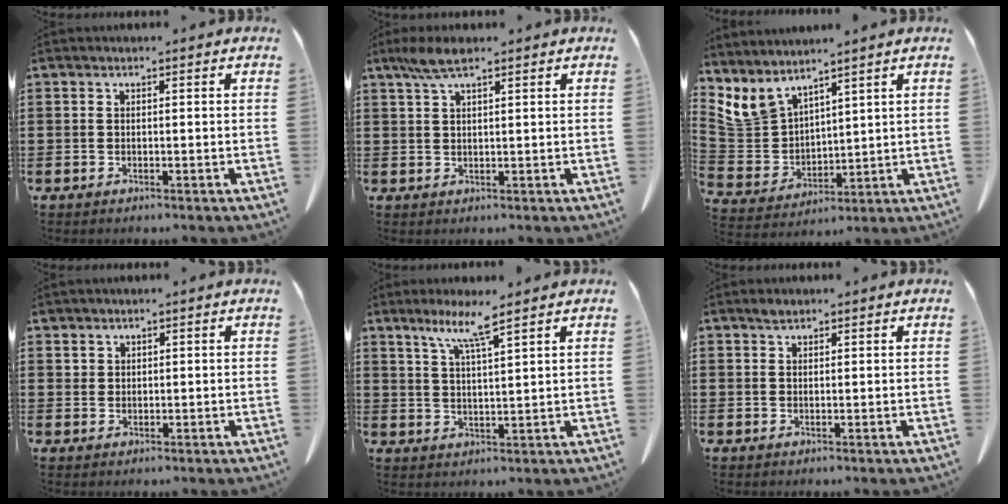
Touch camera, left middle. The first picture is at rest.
{"total": 4.0, "force": [2.4, 0.9, 3.1], "torque": [-0.066, 0.001, 0.045]}
{"total": 6.1, "force": [5.1, 3.2, 1.1], "torque": [-0.056, -0.023, 0.100]}
{"total": 1.4, "force": [1.1, 0.9, 0.2], "torque": [-0.007, 0.000, 0.023]}
{"total": 6.2, "force": [4.4, -0.2, 4.3], "torque": [-0.097, -0.009, 0.076]}
{"total": 1.3, "force": [1.0, 0.6, 0.6], "torque": [-0.014, 0.001, 0.019]}